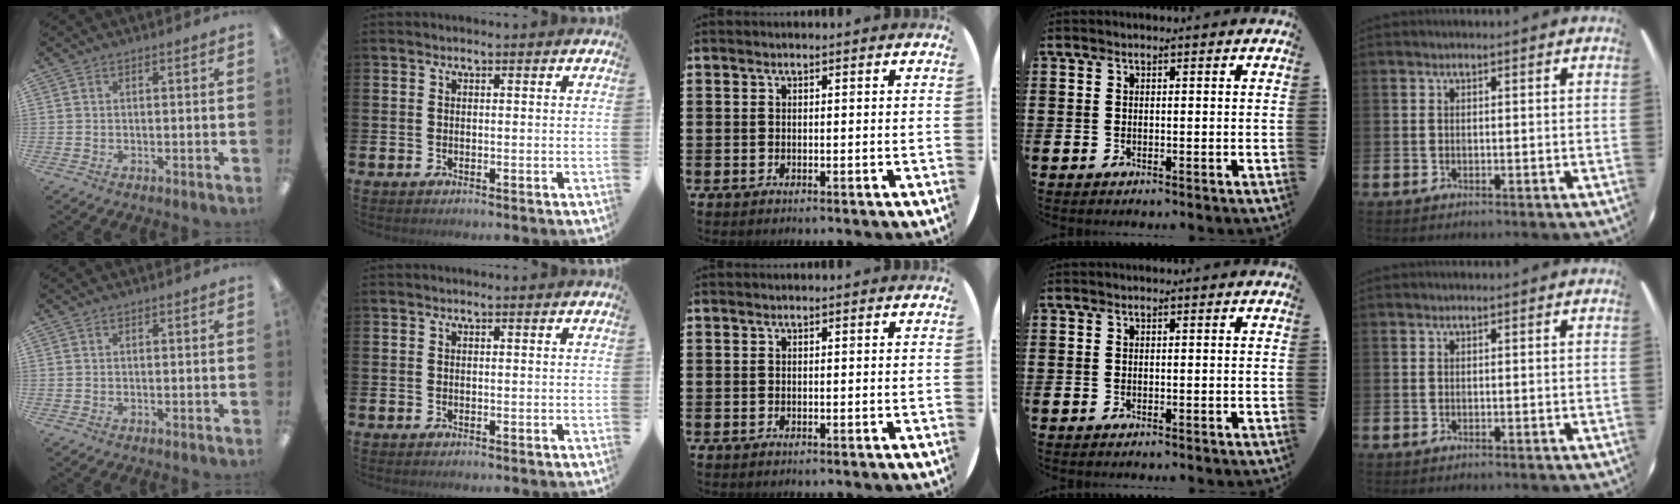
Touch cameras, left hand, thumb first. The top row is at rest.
{}